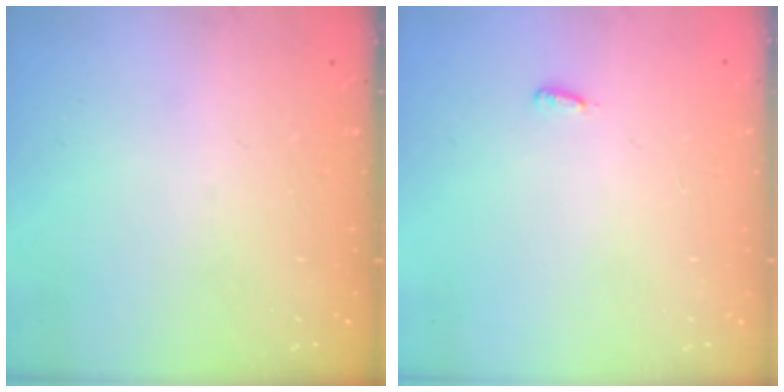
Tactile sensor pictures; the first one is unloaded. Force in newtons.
{"total": 2.7, "press": 2.6, "slide": 0.9}